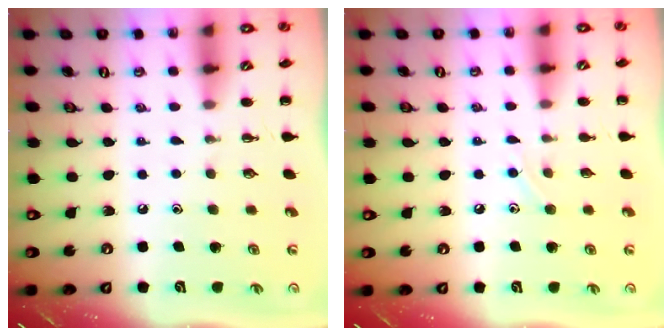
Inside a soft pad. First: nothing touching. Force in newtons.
{"total": 4.3, "press": 4.2, "slide": 1.3}